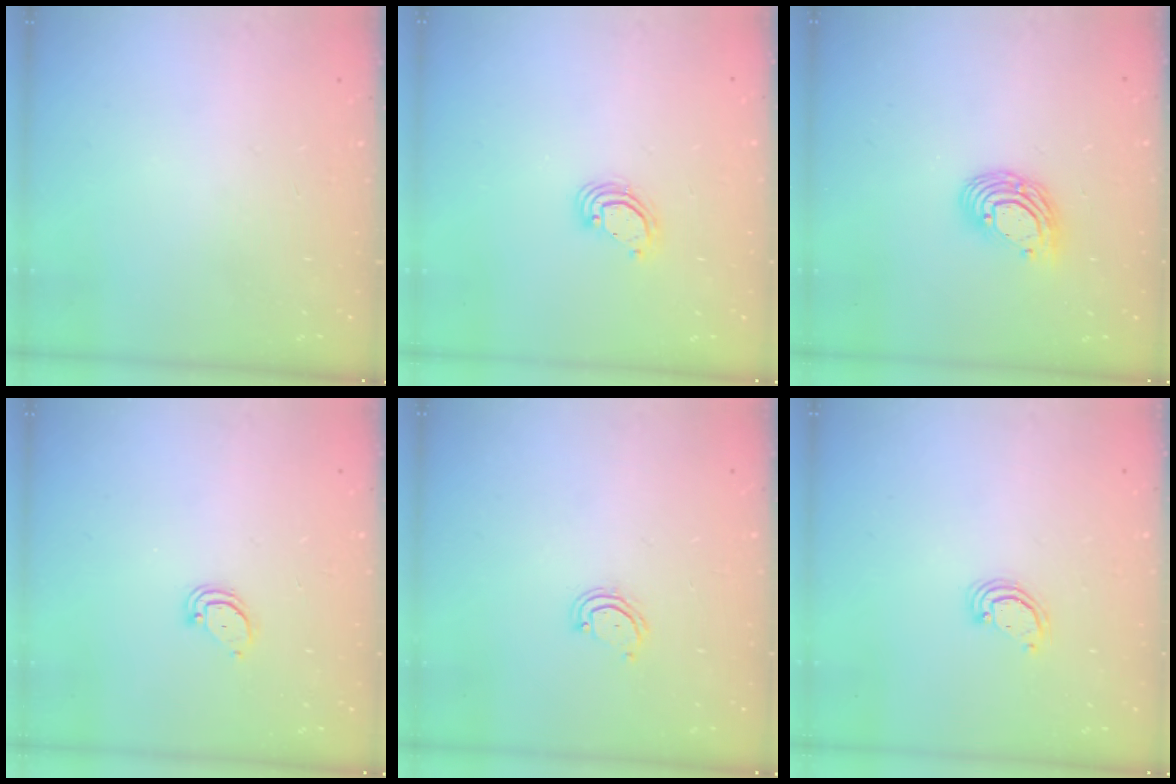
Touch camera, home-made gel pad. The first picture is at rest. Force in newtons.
{"total": 4.1, "press": 4.1, "slide": 0.3}
{"total": 9.9, "press": 9.8, "slide": 0.7}
{"total": 2.6, "press": 2.6, "slide": 0.2}
{"total": 3.9, "press": 3.9, "slide": 0.4}
{"total": 2.3, "press": 2.3, "slide": 0.3}